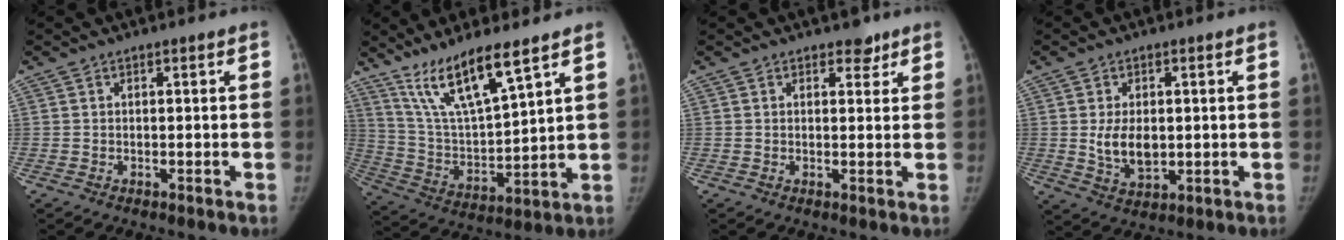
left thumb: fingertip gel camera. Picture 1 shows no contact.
{"total": 14.1, "force": [9.9, 2.4, 9.8], "torque": [-0.175, -0.056, 0.204]}
{"total": 2.3, "force": [1.7, 1.4, 0.7], "torque": [0.010, -0.009, 0.019]}
{"total": 7.1, "force": [0.1, 4.3, 5.6], "torque": [-0.086, -0.009, 0.011]}